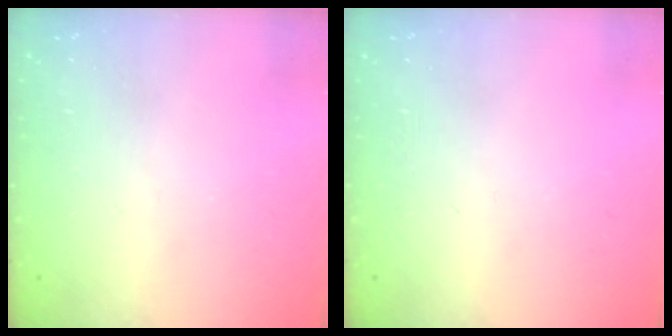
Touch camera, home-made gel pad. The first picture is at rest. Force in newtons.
{"total": 0.0}